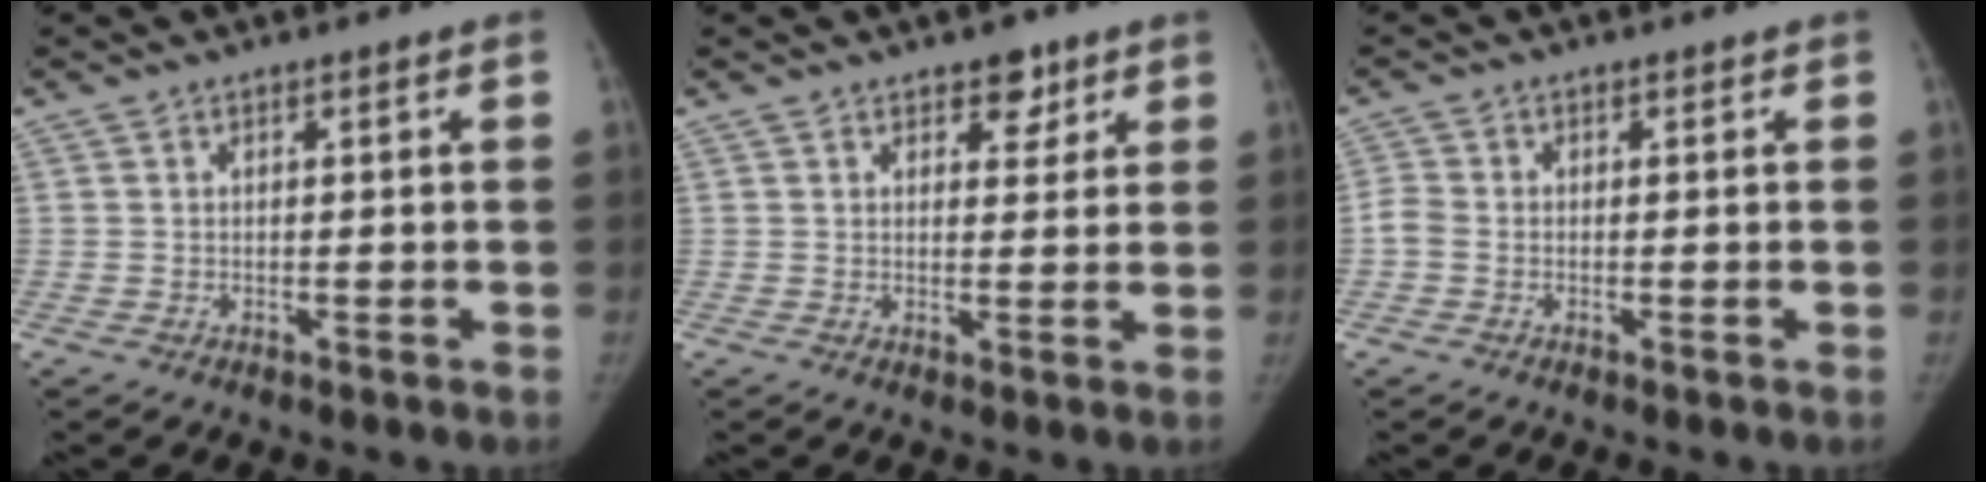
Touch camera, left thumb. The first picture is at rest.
{"total": 3.8, "force": [2.3, 2.5, 1.7], "torque": [0.004, -0.012, 0.031]}
{"total": 2.4, "force": [-0.9, 1.8, 1.3], "torque": [-0.027, 0.001, -0.028]}